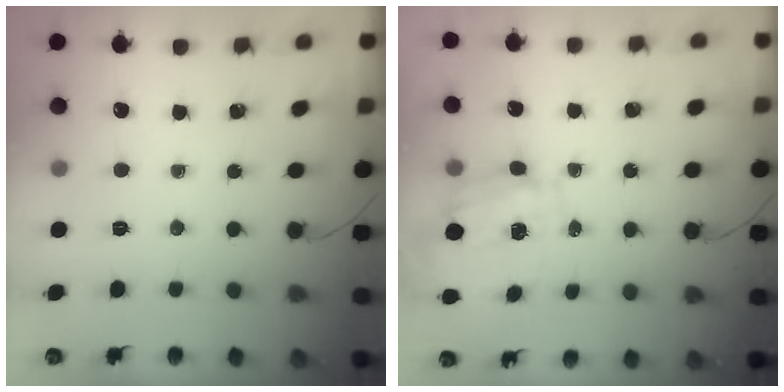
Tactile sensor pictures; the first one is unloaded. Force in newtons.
{"total": 2.6, "press": 2.4, "slide": 1.0}